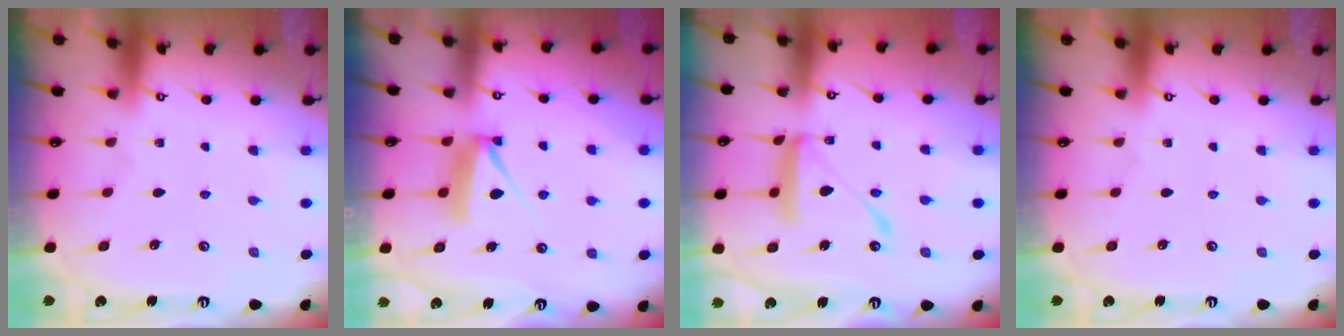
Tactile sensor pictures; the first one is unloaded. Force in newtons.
{"total": 7.9, "press": 7.8, "slide": 0.6}
{"total": 17.2, "press": 17.1, "slide": 1.5}
{"total": 0.0}